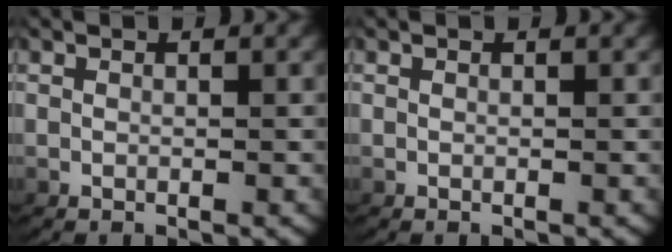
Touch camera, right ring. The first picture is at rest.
{"total": 0.0}